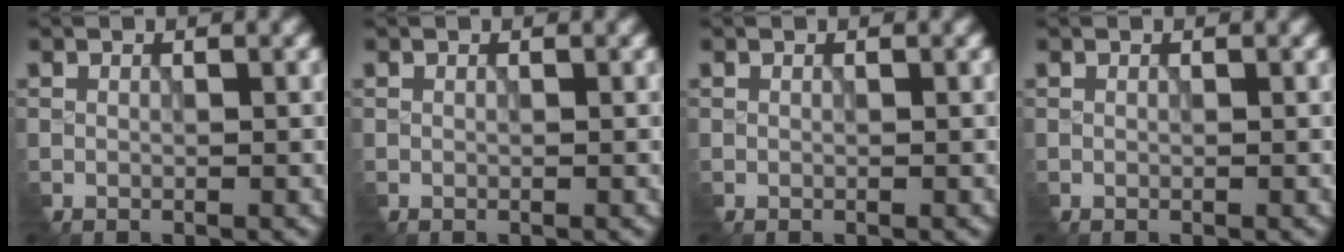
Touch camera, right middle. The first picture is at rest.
{"total": 0.0}
{"total": 0.0}
{"total": 0.0}